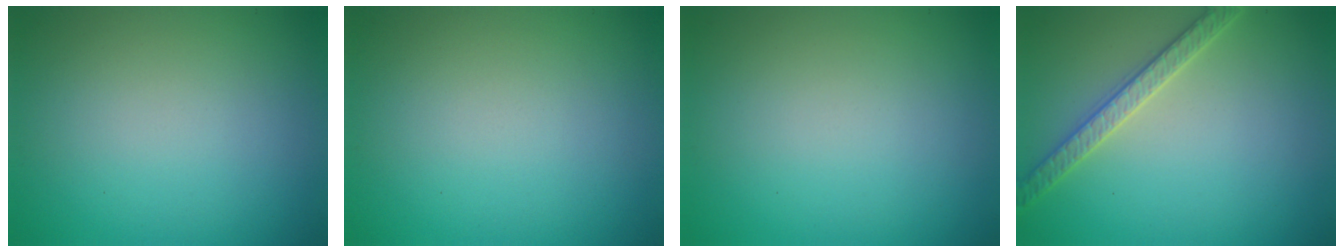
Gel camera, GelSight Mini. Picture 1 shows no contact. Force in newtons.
{"total": 0.0}
{"total": 0.0}
{"total": 2.8, "press": 2.8, "slide": 0.4}